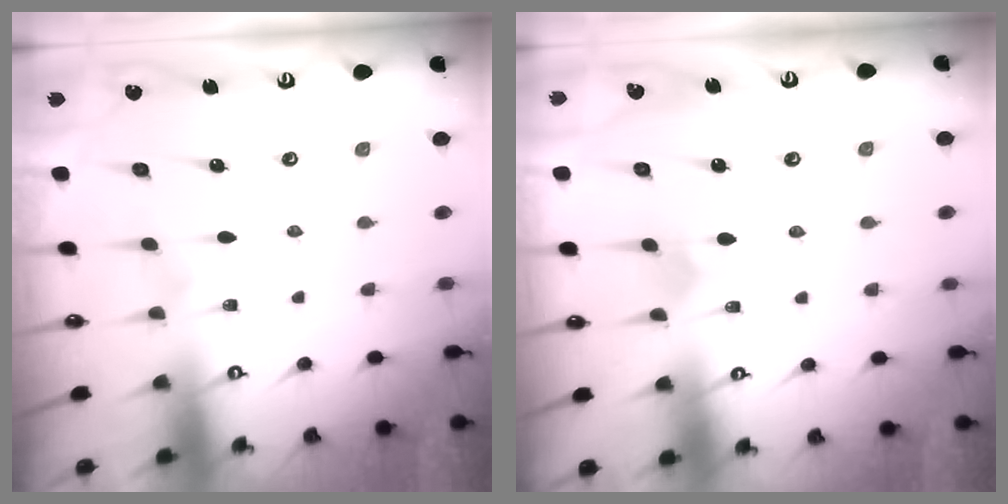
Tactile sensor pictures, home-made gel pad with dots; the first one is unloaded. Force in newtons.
{"total": 3.0, "press": 3.0, "slide": 0.2}